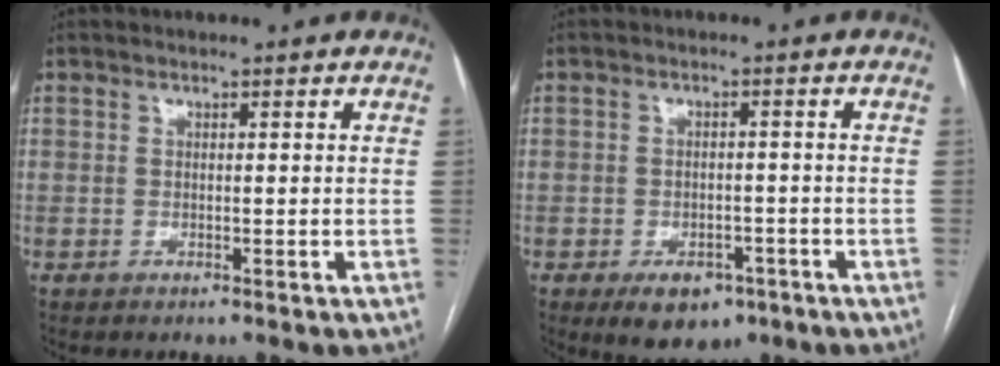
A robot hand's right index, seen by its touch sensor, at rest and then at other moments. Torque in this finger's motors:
{"motor_torque": [0.01, -0.06, -0.15, -0.06]}